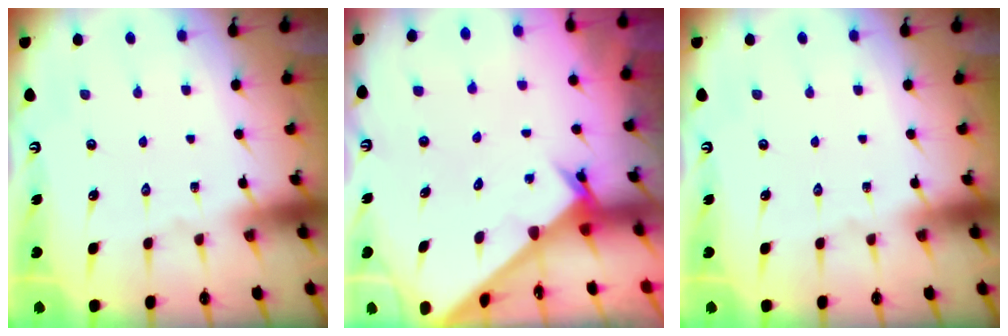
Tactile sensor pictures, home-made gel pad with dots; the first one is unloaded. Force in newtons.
{"total": 2.4, "press": 2.4, "slide": 0.2}
{"total": 0.0}